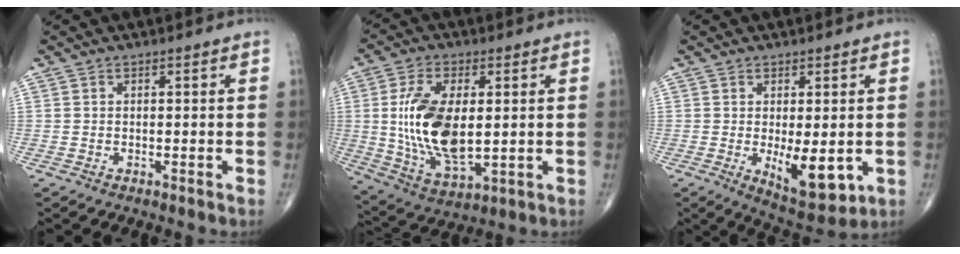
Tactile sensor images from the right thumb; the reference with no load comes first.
{"total": 16.4, "force": [1.1, 8.3, 14.1], "torque": [-0.269, -0.017, 0.031]}
{"total": 9.1, "force": [-1.6, 3.8, 8.1], "torque": [-0.107, -0.023, -0.012]}